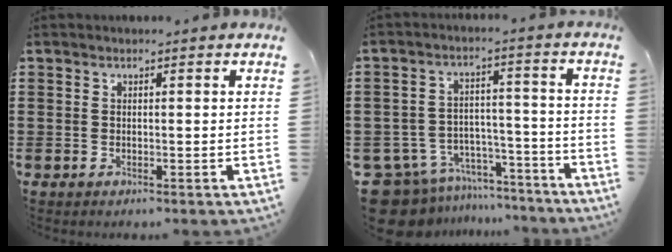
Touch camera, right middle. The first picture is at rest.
{"total": 9.5, "force": [-8.4, 4.2, 1.4], "torque": [-0.047, 0.034, -0.164]}